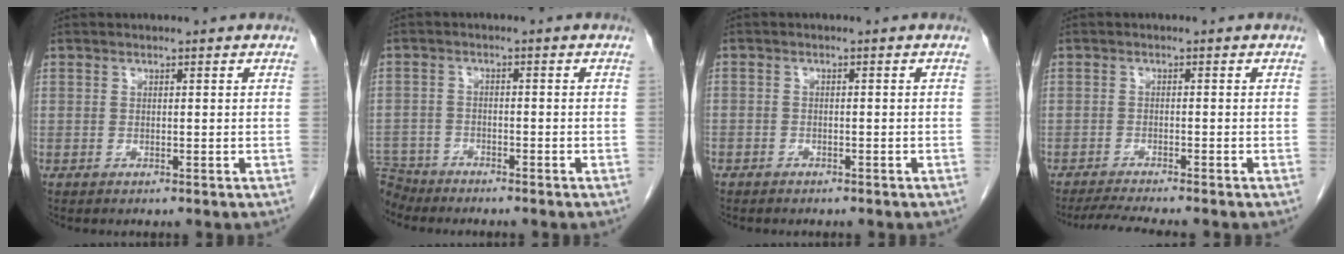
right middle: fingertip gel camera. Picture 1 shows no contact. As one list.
[{"total": 5.7, "force": [-5.5, 1.7, -0.1], "torque": [0.003, -0.004, -0.103]}, {"total": 1.9, "force": [-1.5, 1.1, 0.4], "torque": [-0.008, 0.003, -0.018]}, {"total": 5.4, "force": [-4.9, -0.5, 2.4], "torque": [-0.038, -0.016, -0.080]}]